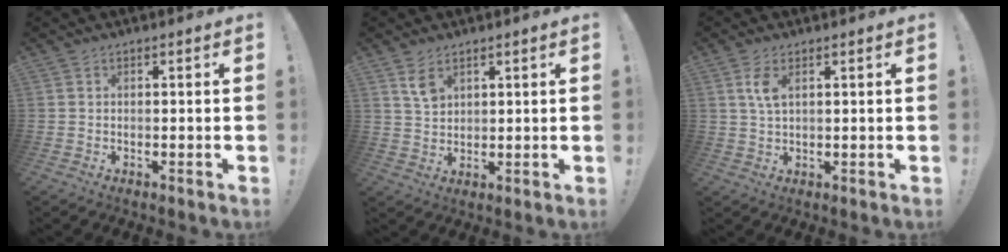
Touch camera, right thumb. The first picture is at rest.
{"total": 5.2, "force": [3.1, 3.1, 2.9], "torque": [-0.037, -0.018, 0.055]}
{"total": 4.6, "force": [1.8, 2.0, 3.7], "torque": [-0.066, -0.003, 0.031]}